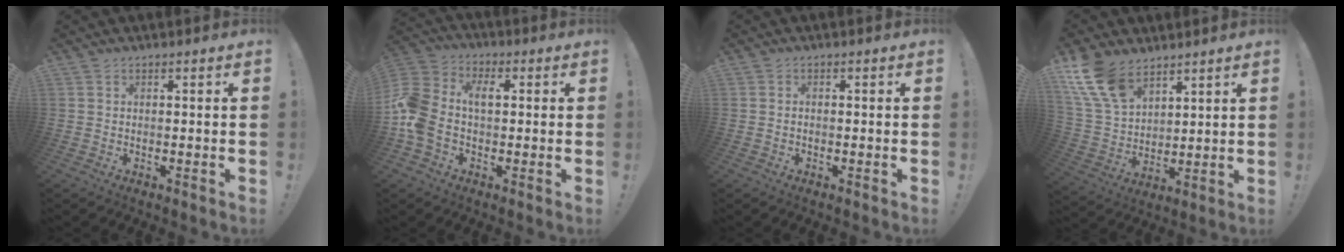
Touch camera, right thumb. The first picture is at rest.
{"total": 12.4, "force": [-0.2, 8.8, 8.7], "torque": [-0.190, 0.016, -0.004]}
{"total": 0.8, "force": [-0.6, 0.4, 0.4], "torque": [-0.014, 0.004, -0.010]}
{"total": 14.4, "force": [9.4, 8.0, 7.5], "torque": [-0.169, -0.048, 0.181]}